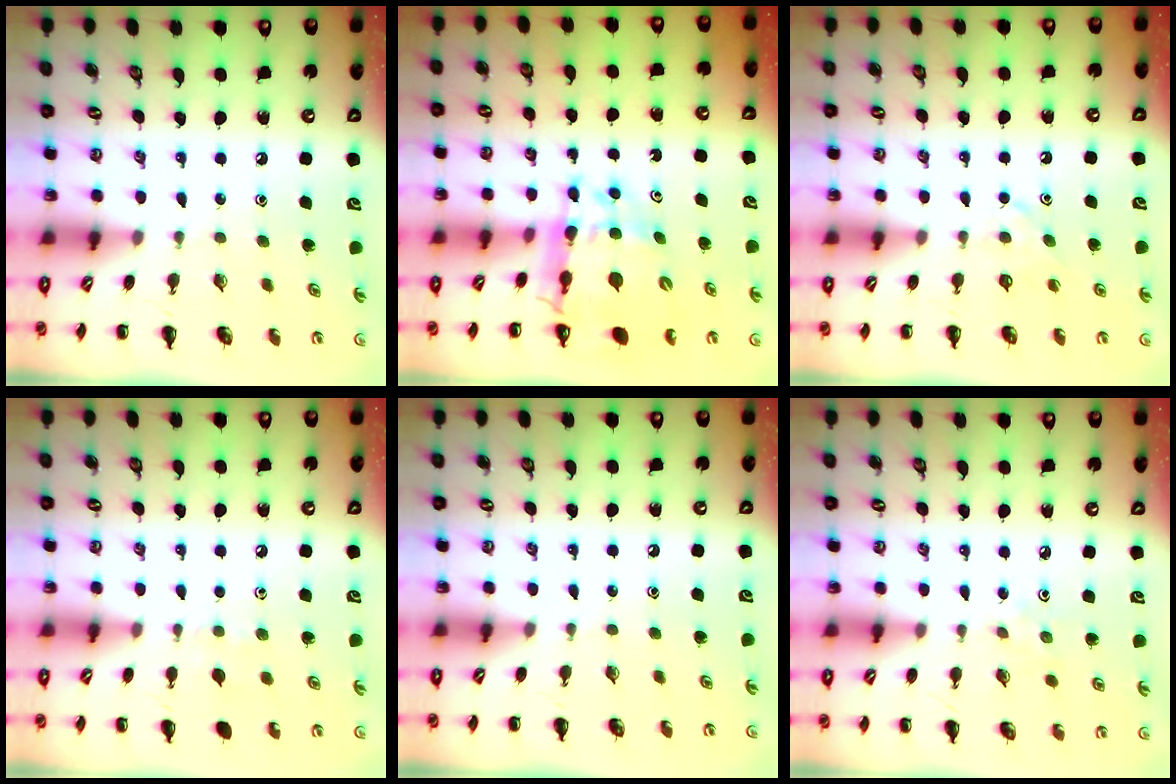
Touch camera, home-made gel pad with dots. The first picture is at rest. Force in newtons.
{"total": 13.0, "press": 12.5, "slide": 3.8}
{"total": 4.4, "press": 4.2, "slide": 1.2}
{"total": 4.0, "press": 3.7, "slide": 1.4}
{"total": 0.0}
{"total": 2.5, "press": 2.3, "slide": 0.9}